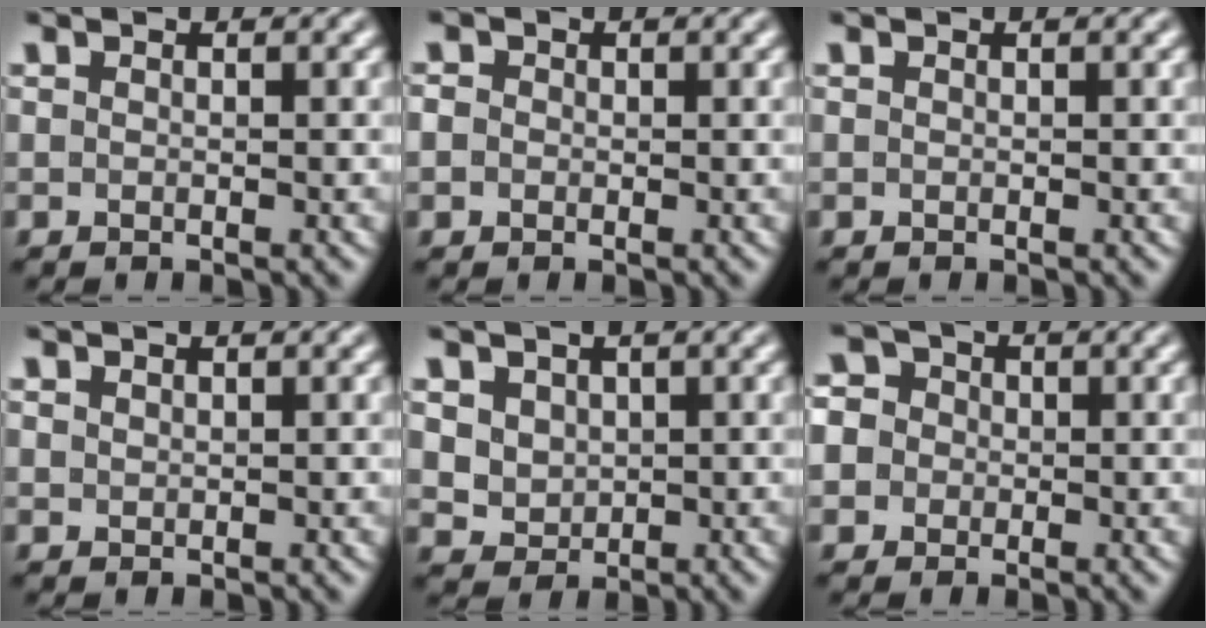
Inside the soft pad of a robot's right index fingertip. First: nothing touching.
{"total": 1.6, "force": [-0.2, 1.4, 0.6], "torque": [-0.018, -0.006, -0.004]}
{"total": 0.0}
{"total": 1.1, "force": [0.8, -0.7, -0.1], "torque": [0.011, -0.002, 0.024]}
{"total": 3.7, "force": [1.0, 3.2, 1.5], "torque": [-0.054, -0.028, 0.036]}
{"total": 7.5, "force": [0.5, 6.8, 3.2], "torque": [-0.079, -0.010, -0.001]}